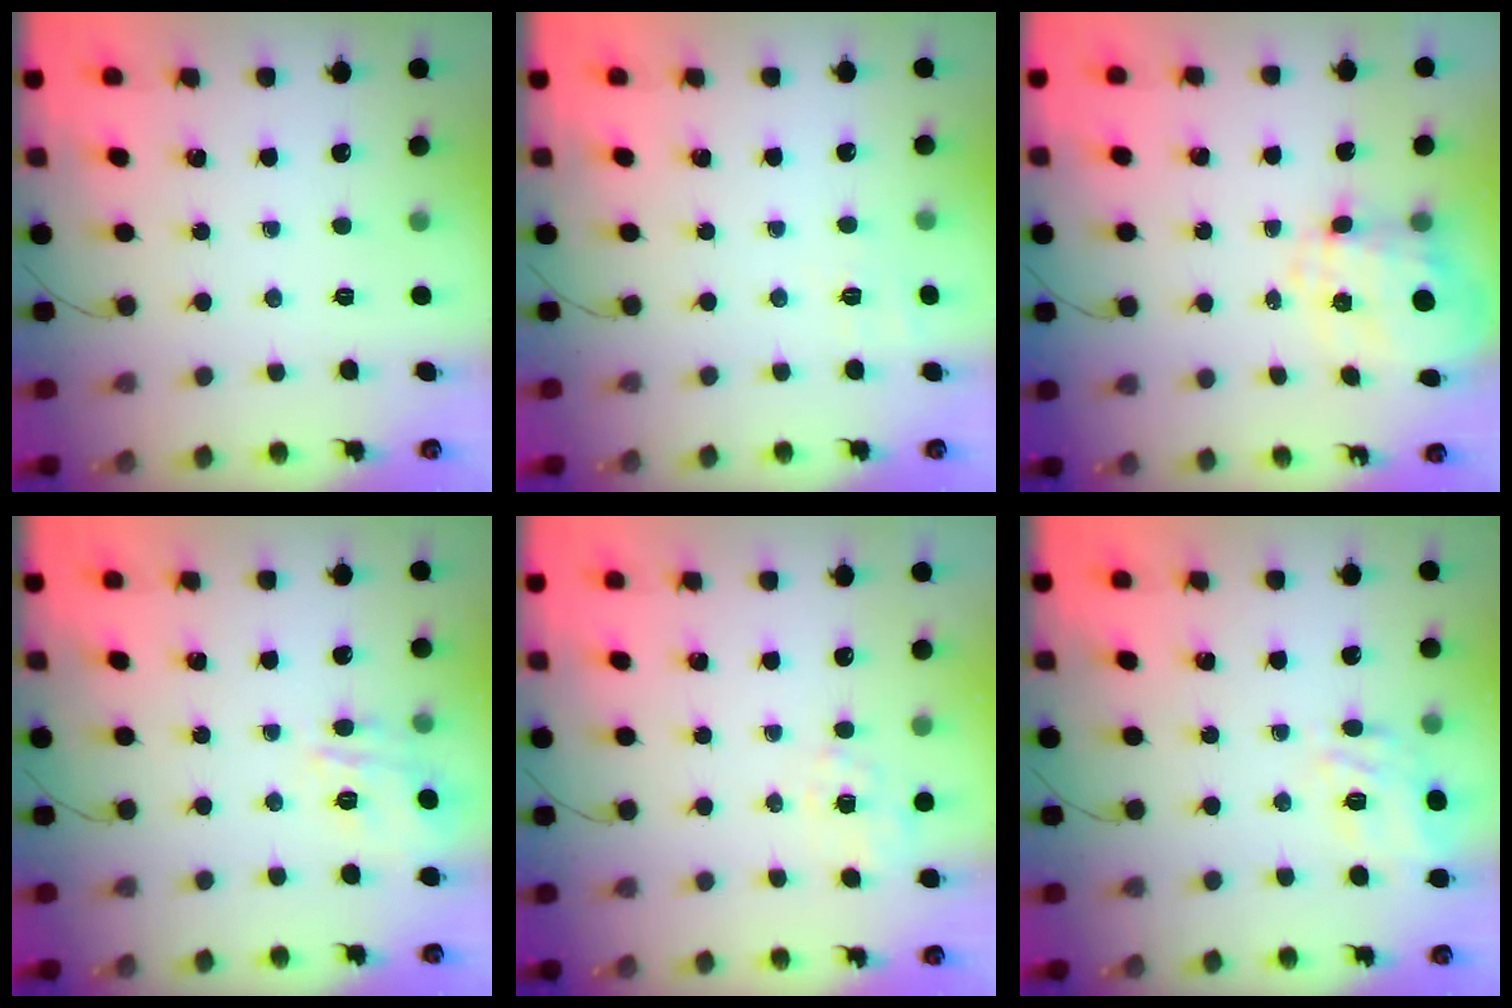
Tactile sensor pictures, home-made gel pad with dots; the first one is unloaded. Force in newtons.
{"total": 4.5, "press": 4.1, "slide": 1.7}
{"total": 7.3, "press": 7.1, "slide": 1.5}
{"total": 9.2, "press": 9.1, "slide": 0.6}
{"total": 2.5, "press": 1.9, "slide": 1.6}
{"total": 7.3, "press": 7.2, "slide": 1.3}